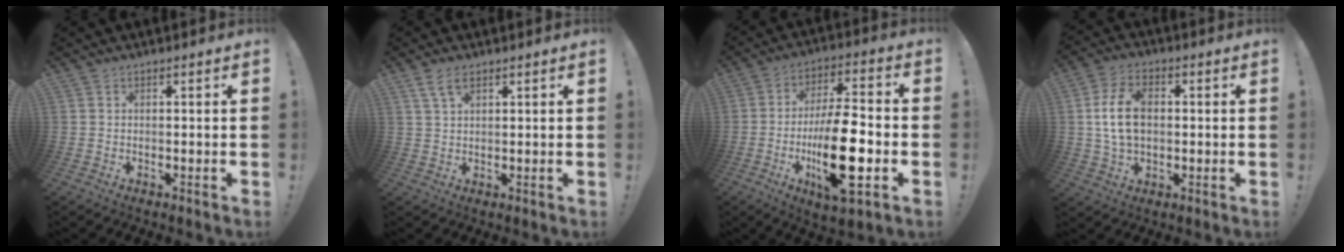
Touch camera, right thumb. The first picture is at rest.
{"total": 4.5, "force": [2.6, 1.9, 3.1], "torque": [-0.066, -0.003, 0.050]}
{"total": 19.6, "force": [-4.8, 6.4, 18.0], "torque": [-0.321, 0.010, -0.075]}
{"total": 11.8, "force": [0.7, 7.8, 8.8], "torque": [-0.160, 0.004, 0.012]}